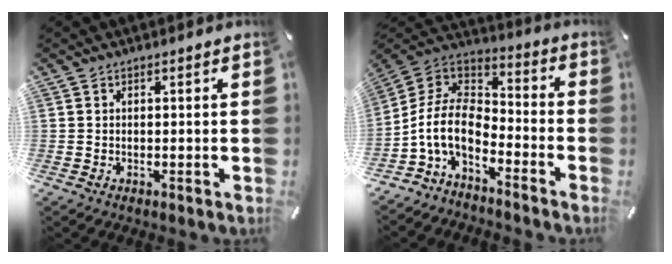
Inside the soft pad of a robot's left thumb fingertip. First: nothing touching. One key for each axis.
{"total": 11.3, "fx": -6.2, "fy": 6.2, "fz": 7.1, "tx": -0.170, "ty": 0.008, "tz": -0.124}